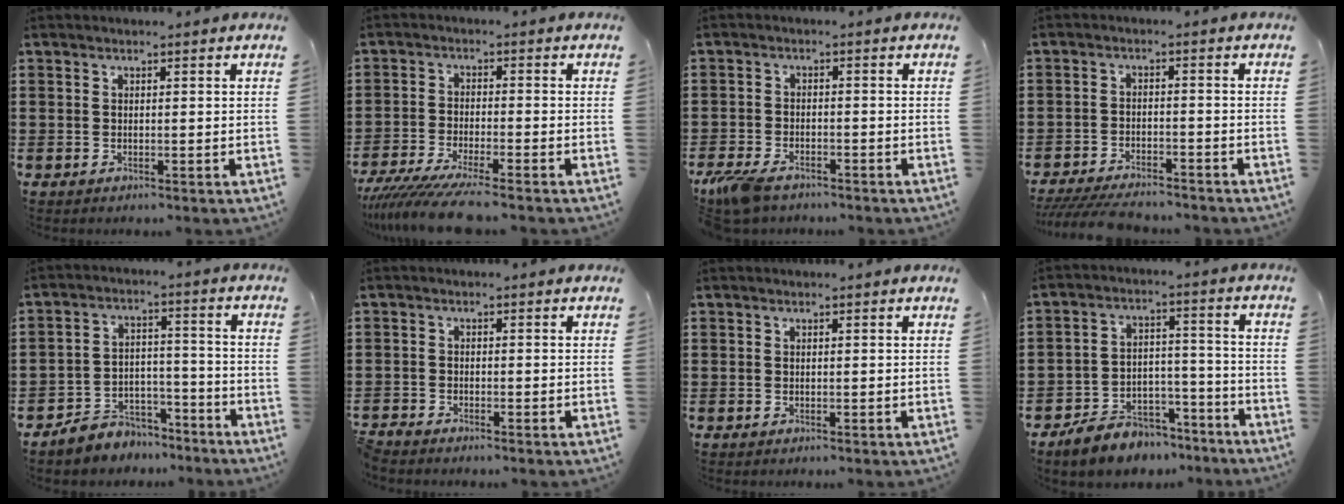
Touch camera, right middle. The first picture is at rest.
{"total": 6.6, "force": [-5.8, -0.2, 3.2], "torque": [-0.075, -0.021, -0.113]}
{"total": 4.3, "force": [-3.5, 1.3, 2.2], "torque": [-0.071, -0.010, -0.075]}
{"total": 4.8, "force": [-4.6, 0.5, 1.3], "torque": [-0.027, -0.004, -0.090]}
{"total": 5.7, "force": [-5.3, 2.0, 0.1], "torque": [-0.009, 0.015, -0.108]}
{"total": 1.5, "force": [-1.5, 0.1, 0.1], "torque": [-0.013, -0.003, -0.033]}
{"total": 0.0}
{"total": 6.6, "force": [-6.1, 2.3, 0.5], "torque": [-0.014, 0.023, -0.120]}